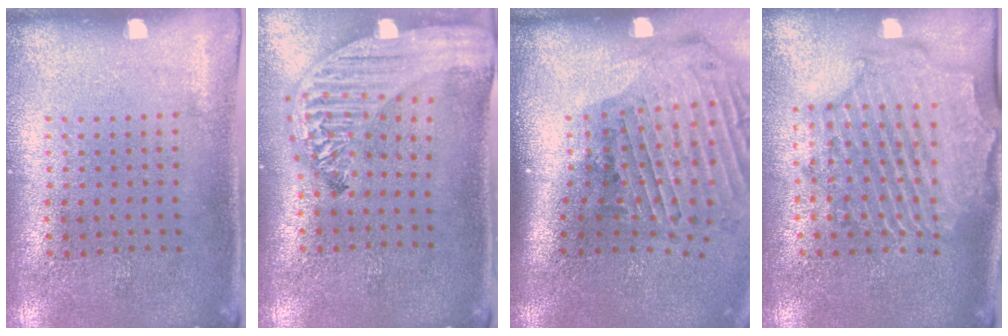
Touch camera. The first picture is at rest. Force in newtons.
{"total": 3.2, "press": 2.6, "slide": 1.9}
{"total": 3.0, "press": 2.2, "slide": 2.1}
{"total": 2.3, "press": 2.2, "slide": 0.8}